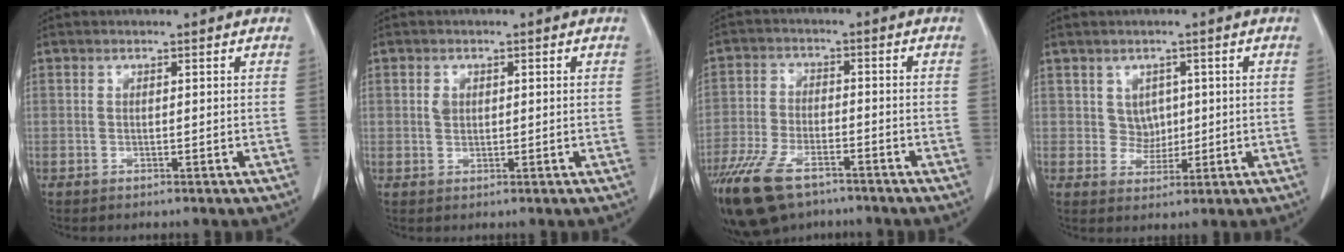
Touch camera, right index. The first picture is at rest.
{"total": 1.5, "force": [0.4, 1.2, 0.9], "torque": [-0.015, 0.003, 0.007]}
{"total": 12.5, "force": [-8.8, 5.1, 7.3], "torque": [-0.151, -0.016, -0.154]}
{"total": 3.1, "force": [0.7, 2.9, 0.9], "torque": [-0.008, 0.003, 0.012]}